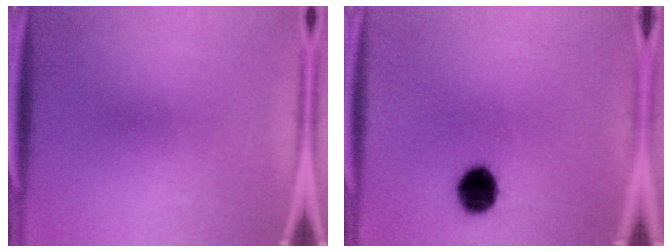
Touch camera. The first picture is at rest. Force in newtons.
{"total": 8.3}